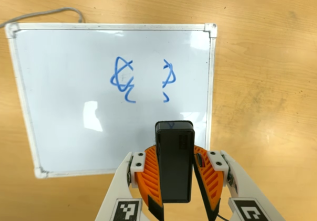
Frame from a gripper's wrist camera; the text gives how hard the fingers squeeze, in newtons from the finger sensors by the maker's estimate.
{"total": 8.8, "left": 8.2, "right": 9.5}